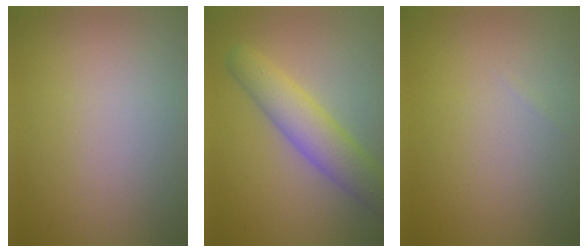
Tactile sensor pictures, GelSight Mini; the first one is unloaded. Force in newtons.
{"total": 5.2, "press": 5.2, "slide": 0.2}
{"total": 0.0}